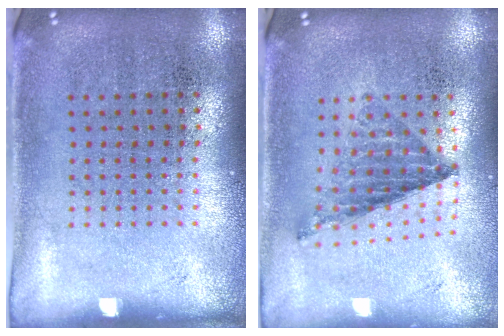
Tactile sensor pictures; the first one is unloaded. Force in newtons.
{"total": 0.8, "press": 0.8, "slide": 0.0}